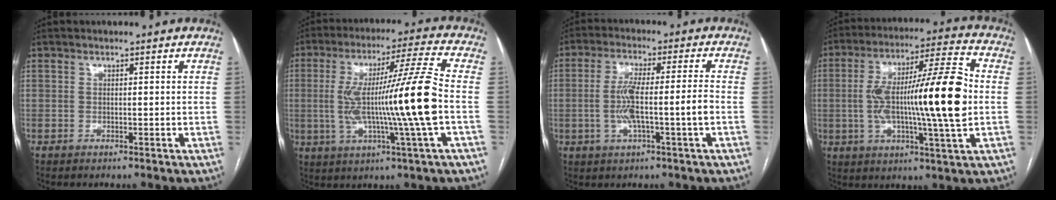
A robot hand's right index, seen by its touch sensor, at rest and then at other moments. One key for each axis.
{"total": 16.1, "fx": -1.4, "fy": -1.5, "fz": 16.0, "tx": -0.289, "ty": 0.001, "tz": -0.029}
{"total": 8.2, "fx": -1.6, "fy": 0.1, "fz": 8.0, "tx": -0.159, "ty": 0.009, "tz": -0.027}
{"total": 19.4, "fx": -0.5, "fy": 1.3, "fz": 19.3, "tx": -0.331, "ty": 0.013, "tz": -0.015}